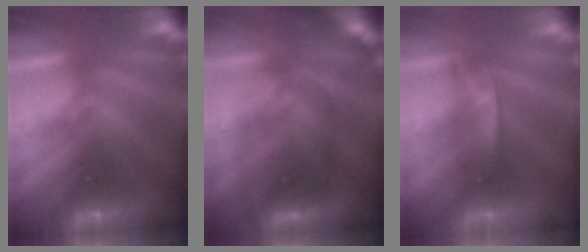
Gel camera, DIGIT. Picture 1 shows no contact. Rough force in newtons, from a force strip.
{"total": 2.7}
{"total": 2.1}